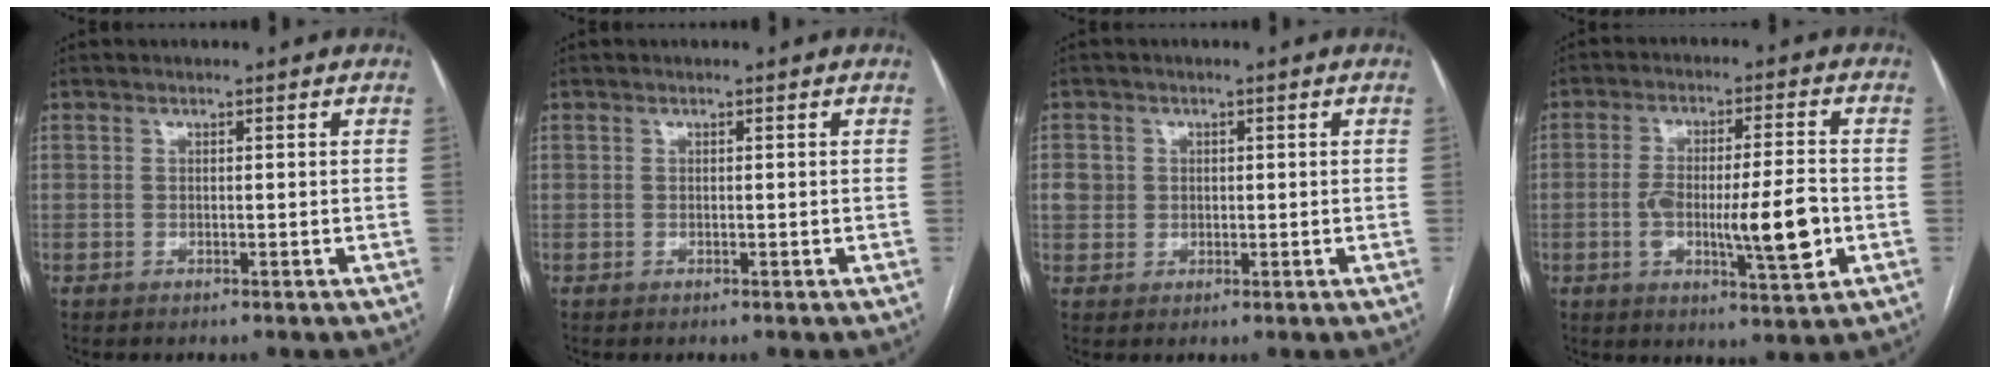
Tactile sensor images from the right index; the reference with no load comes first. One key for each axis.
{"total": 0.0}
{"total": 2.9, "fx": 0.6, "fy": 2.8, "fz": 0.6, "tx": -0.006, "ty": 0.010, "tz": 0.018}
{"total": 11.2, "fx": -2.2, "fy": 2.0, "fz": 10.8, "tx": -0.185, "ty": 0.004, "tz": -0.029}